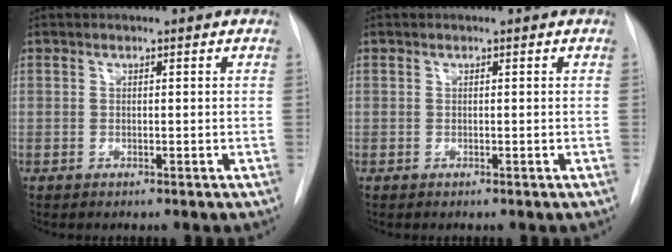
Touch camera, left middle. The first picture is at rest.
{"total": 0.0}